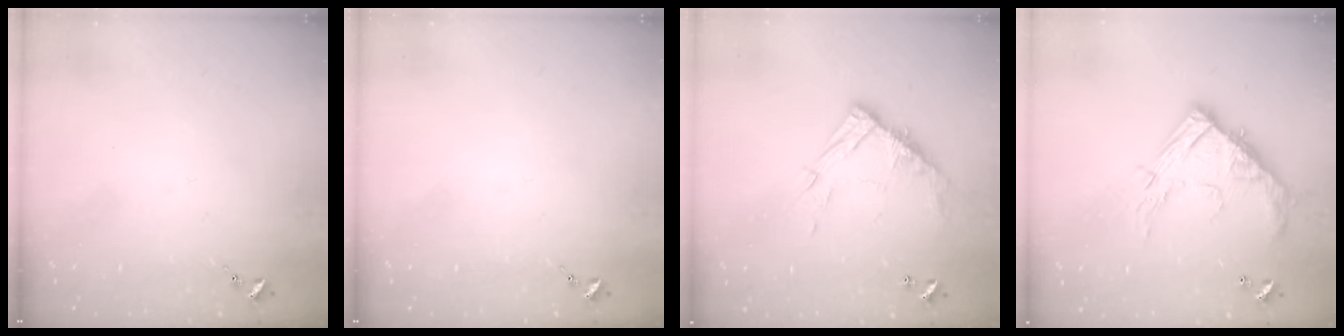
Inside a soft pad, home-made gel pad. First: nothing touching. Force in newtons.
{"total": 0.0}
{"total": 13.1, "press": 13.1, "slide": 1.1}
{"total": 17.2, "press": 17.2, "slide": 1.2}